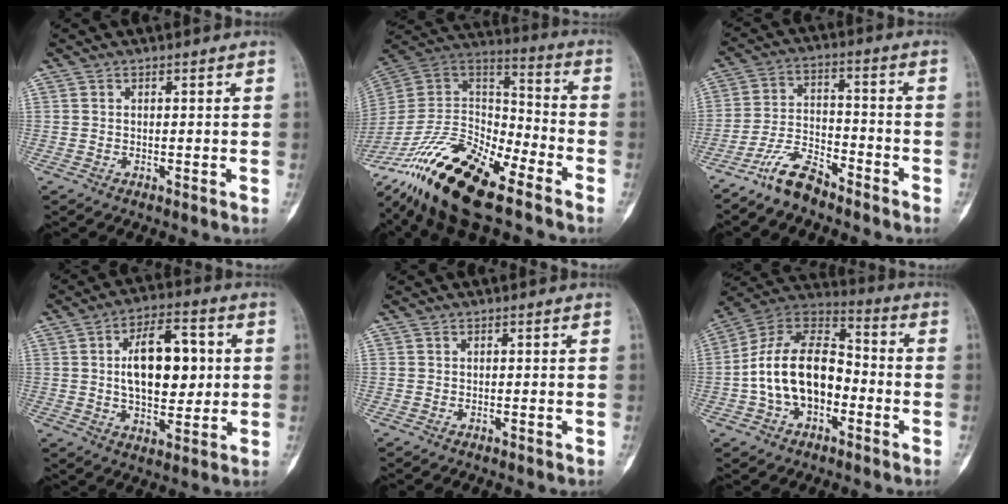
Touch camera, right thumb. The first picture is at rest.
{"total": 25.4, "force": [-16.7, 8.9, 16.9], "torque": [-0.338, 0.052, -0.304]}
{"total": 8.1, "force": [-6.8, 2.5, 3.7], "torque": [-0.073, 0.048, -0.136]}
{"total": 14.8, "force": [1.9, 7.9, 12.4], "torque": [-0.166, 0.003, 0.031]}
{"total": 0.0}
{"total": 17.2, "force": [-3.3, 10.8, 12.9], "torque": [-0.215, 0.050, -0.062]}